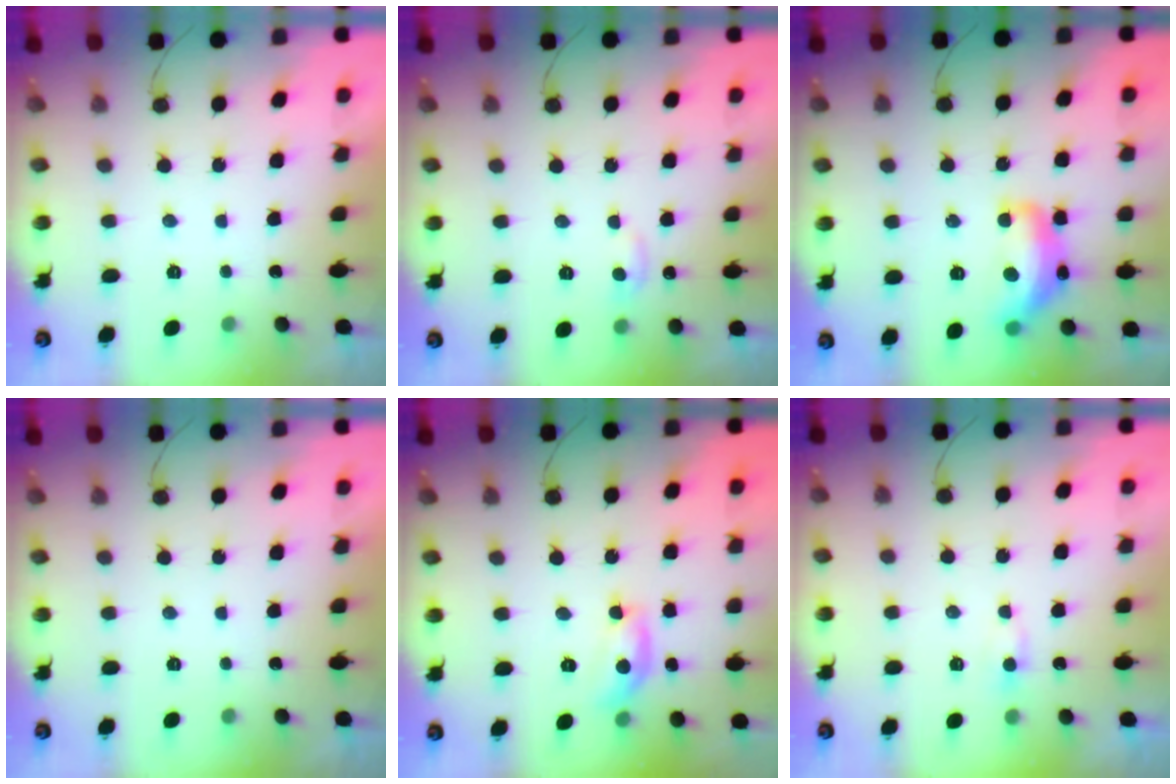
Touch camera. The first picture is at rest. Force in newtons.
{"total": 5.5, "press": 5.5, "slide": 0.7}
{"total": 14.4, "press": 14.3, "slide": 1.1}
{"total": 0.0}
{"total": 12.0, "press": 12.0, "slide": 0.6}
{"total": 3.3, "press": 3.3, "slide": 0.4}